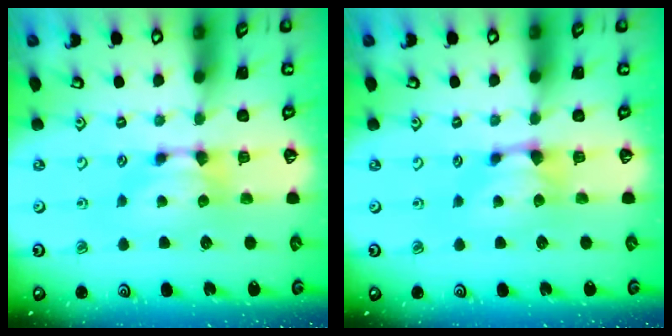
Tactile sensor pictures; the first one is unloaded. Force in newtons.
{"total": 1.0, "press": 0.3, "slide": 0.9}